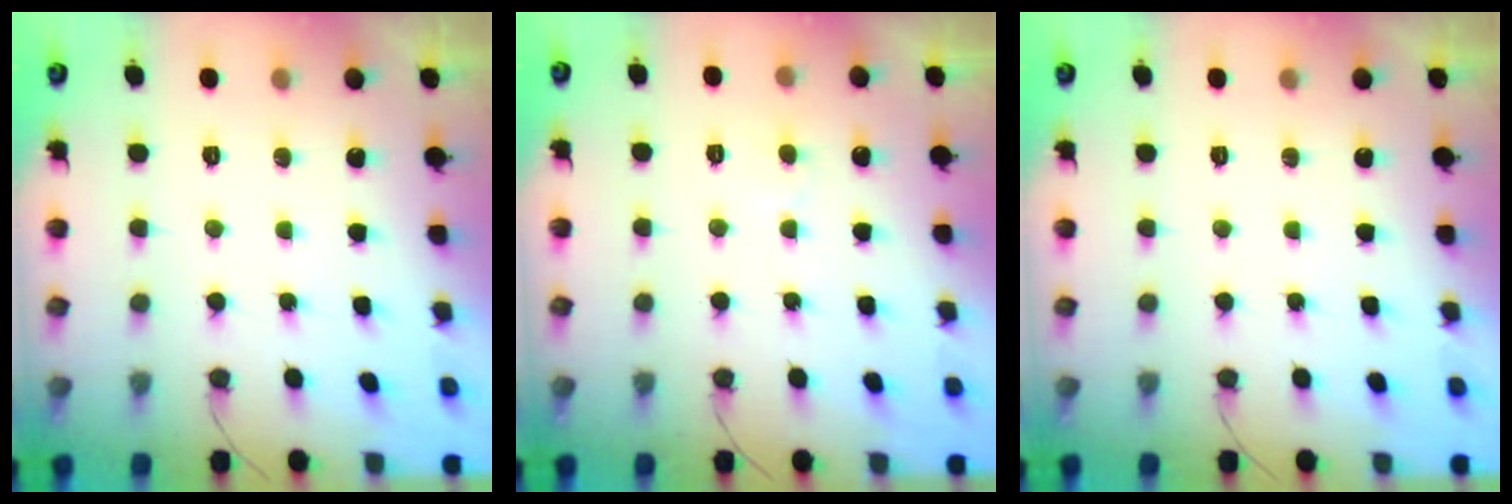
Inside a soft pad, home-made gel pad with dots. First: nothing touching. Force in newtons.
{"total": 3.4, "press": 3.4, "slide": 0.3}
{"total": 0.0}